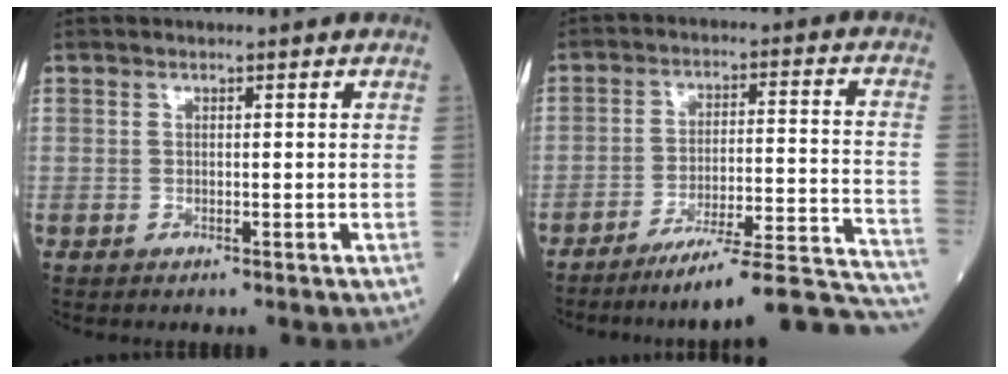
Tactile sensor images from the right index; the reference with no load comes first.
{"total": 21.7, "force": [-20.0, 0.1, 8.3], "torque": [-0.050, 0.019, -0.270]}